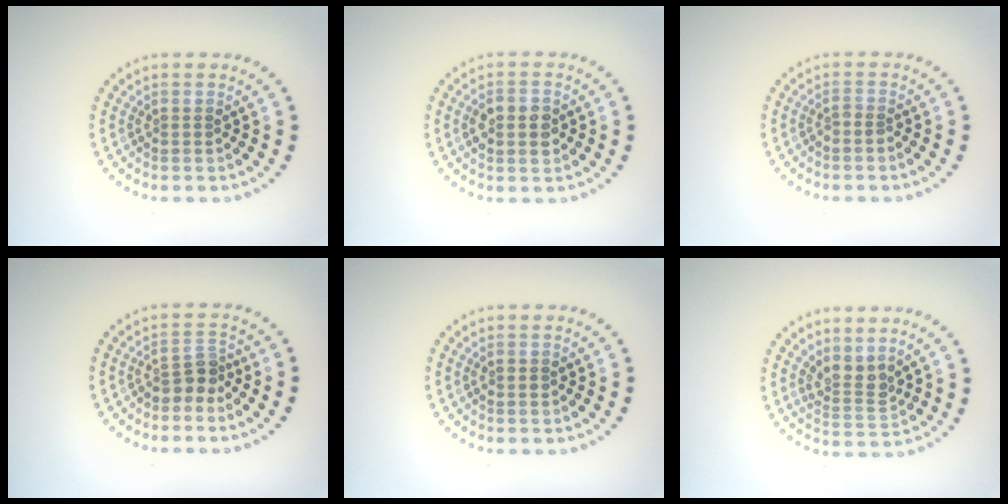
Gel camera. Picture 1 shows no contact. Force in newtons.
{"total": 3.5, "press": 3.5, "slide": 0.1}
{"total": 0.7, "press": 0.3, "slide": 0.6}
{"total": 2.2, "press": 1.7, "slide": 1.4}
{"total": 0.9, "press": 0.9, "slide": 0.1}
{"total": 2.5, "press": 1.8, "slide": 1.7}